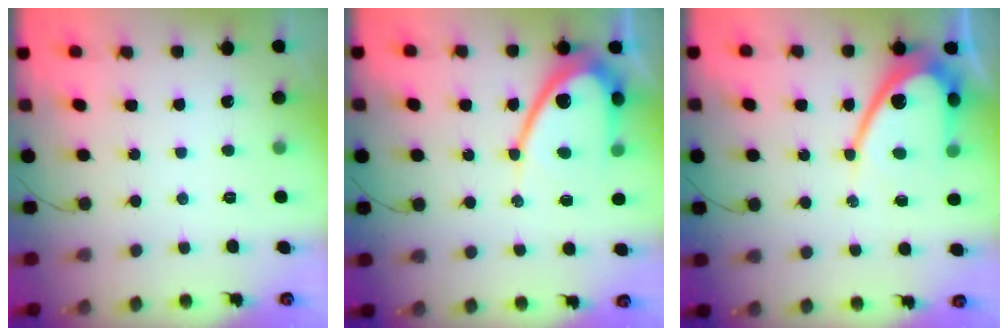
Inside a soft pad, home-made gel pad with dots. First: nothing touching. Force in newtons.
{"total": 12.5, "press": 12.4, "slide": 1.1}
{"total": 12.8, "press": 12.8, "slide": 0.4}